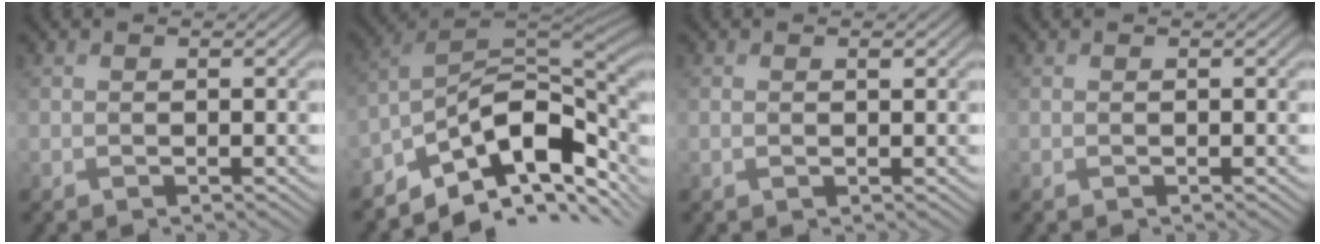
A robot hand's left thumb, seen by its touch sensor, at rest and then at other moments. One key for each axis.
{"total": 13.5, "fx": -5.4, "fy": 7.2, "fz": 10.1, "tx": -0.181, "ty": -0.009, "tz": -0.098}
{"total": 0.7, "fx": 0.2, "fy": 0.3, "fz": 0.6, "tx": -0.012, "ty": -0.003, "tz": 0.004}
{"total": 0.0}